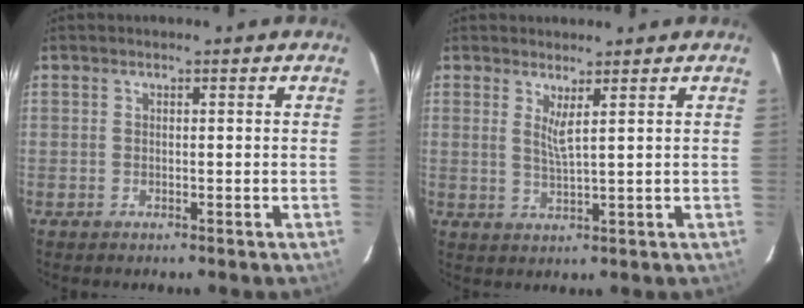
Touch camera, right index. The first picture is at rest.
{"total": 2.8, "force": [1.5, -0.4, 2.3], "torque": [-0.044, -0.012, 0.024]}